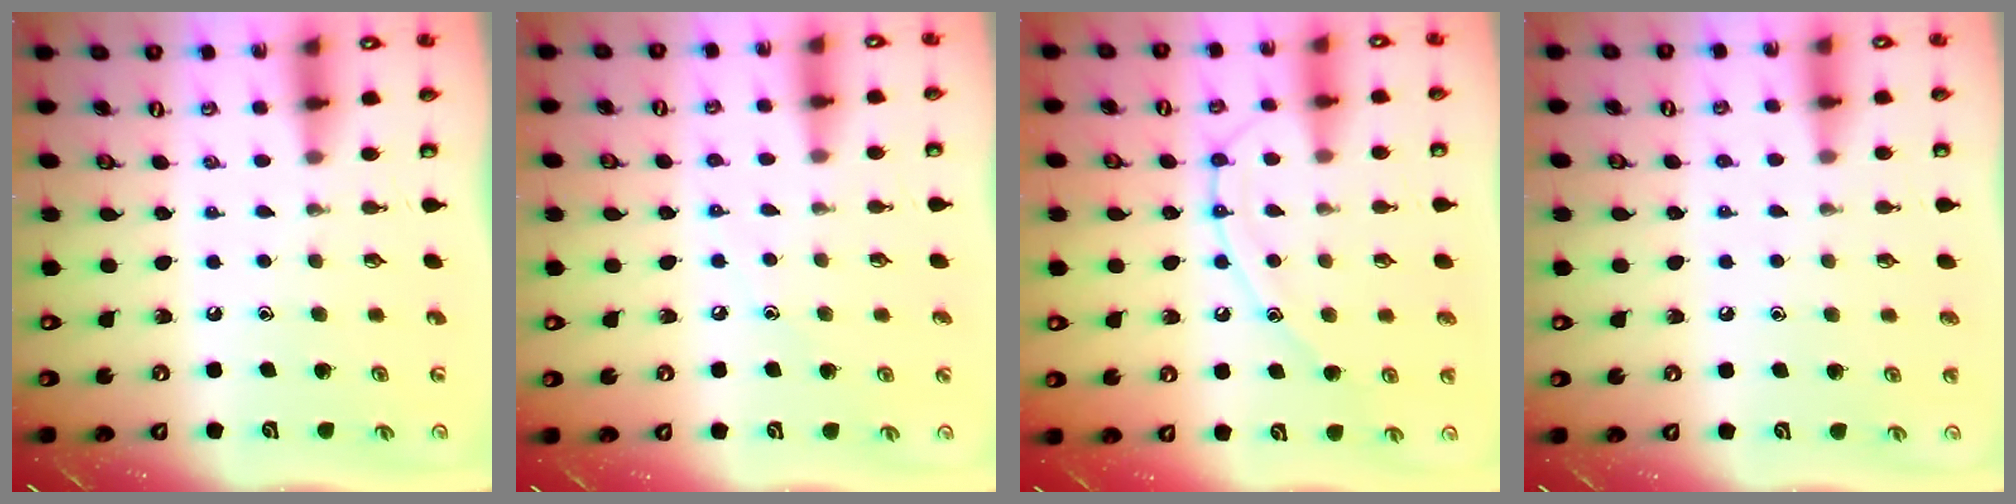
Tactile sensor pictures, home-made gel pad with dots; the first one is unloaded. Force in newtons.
{"total": 4.4, "press": 4.3, "slide": 0.6}
{"total": 12.1, "press": 12.1, "slide": 1.0}
{"total": 5.4, "press": 5.4, "slide": 0.6}